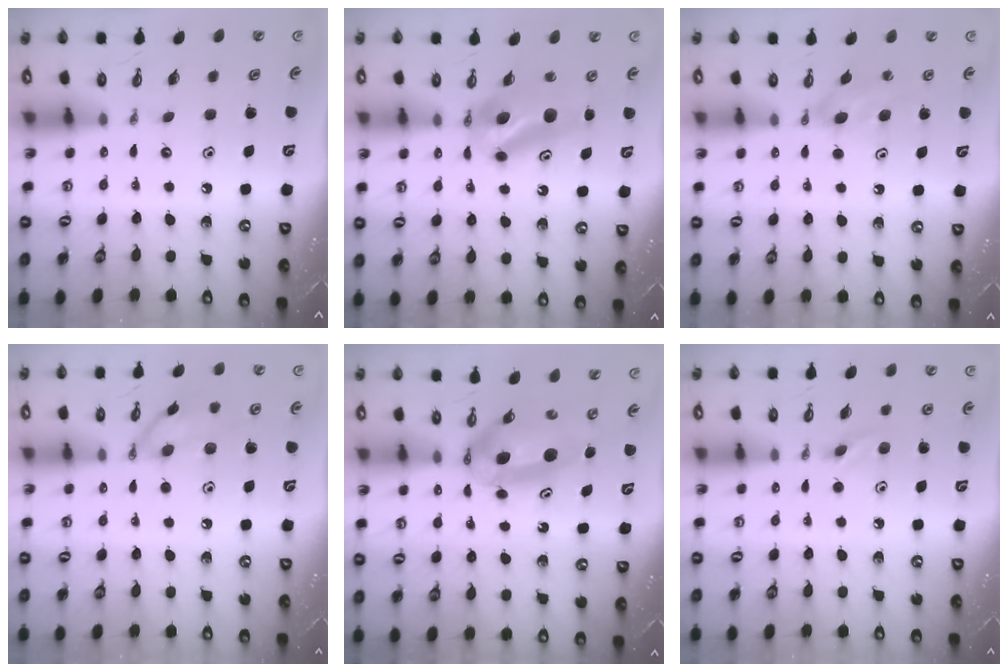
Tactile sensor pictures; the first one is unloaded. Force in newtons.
{"total": 9.3, "press": 5.9, "slide": 7.2}
{"total": 4.7, "press": 4.7, "slide": 0.2}
{"total": 10.9, "press": 10.8, "slide": 1.6}
{"total": 6.1, "press": 5.6, "slide": 2.2}
{"total": 4.6, "press": 4.3, "slide": 1.6}